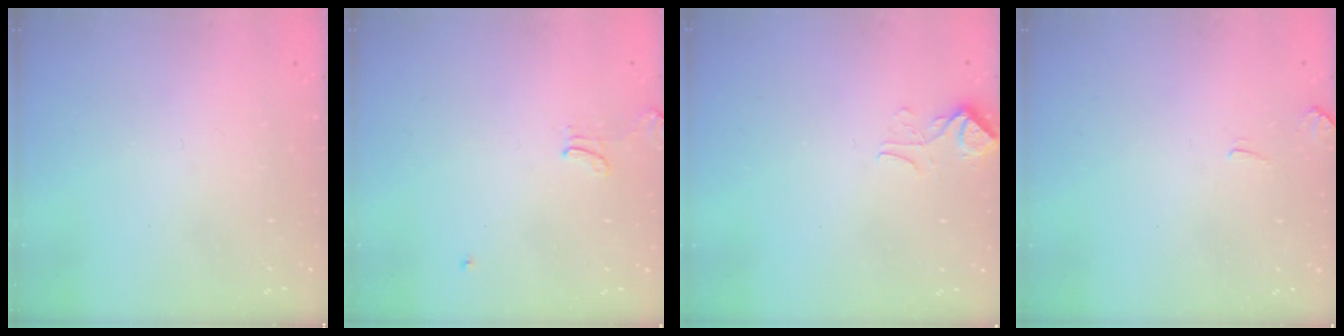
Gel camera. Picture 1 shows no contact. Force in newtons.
{"total": 0.0}
{"total": 2.4, "press": 2.3, "slide": 0.7}
{"total": 3.7, "press": 3.7, "slide": 0.4}